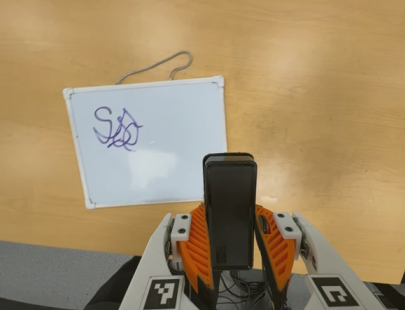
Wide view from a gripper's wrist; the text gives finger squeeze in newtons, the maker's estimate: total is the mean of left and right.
{"total": 5.2, "left": 3.8, "right": 6.5}